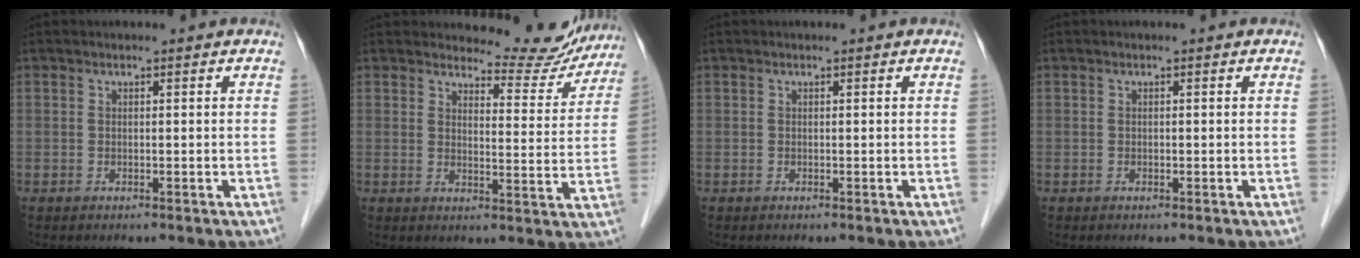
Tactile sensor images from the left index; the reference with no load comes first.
{"total": 9.4, "force": [9.1, 2.1, 0.2], "torque": [0.007, -0.030, 0.102]}
{"total": 0.0}
{"total": 0.0}